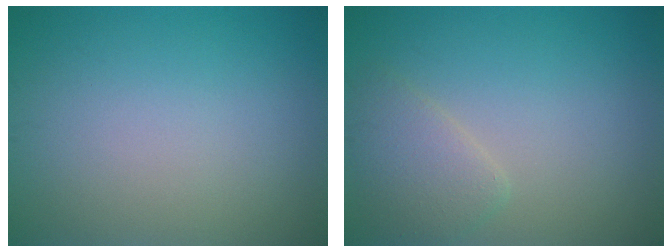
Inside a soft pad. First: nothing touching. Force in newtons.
{"total": 2.5, "press": 2.5, "slide": 0.1}